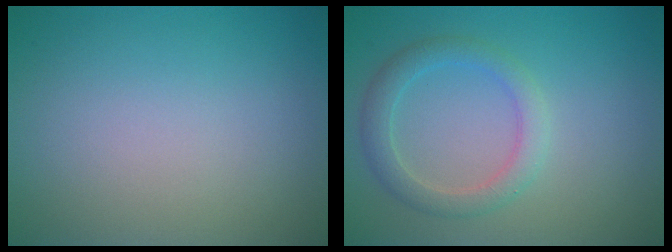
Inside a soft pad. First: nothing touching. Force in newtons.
{"total": 2.7, "press": 2.7, "slide": 0.1}